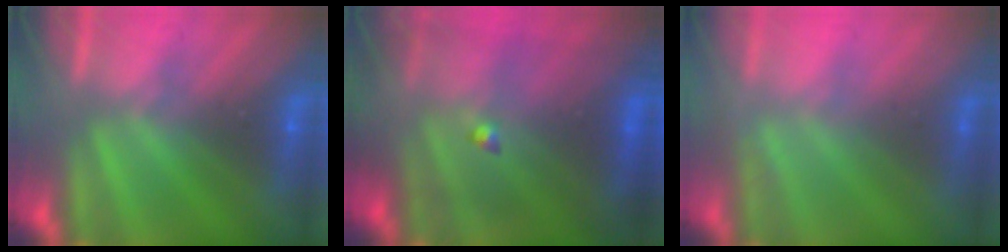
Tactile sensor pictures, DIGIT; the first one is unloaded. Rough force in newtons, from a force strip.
{"total": 9.2}
{"total": 2.4}